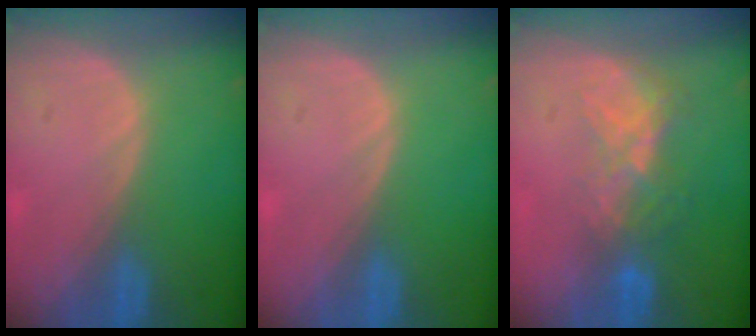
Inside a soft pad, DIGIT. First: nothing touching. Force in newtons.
{"total": 0.0}
{"total": 6.4, "press": 5.6, "slide": 3.1}